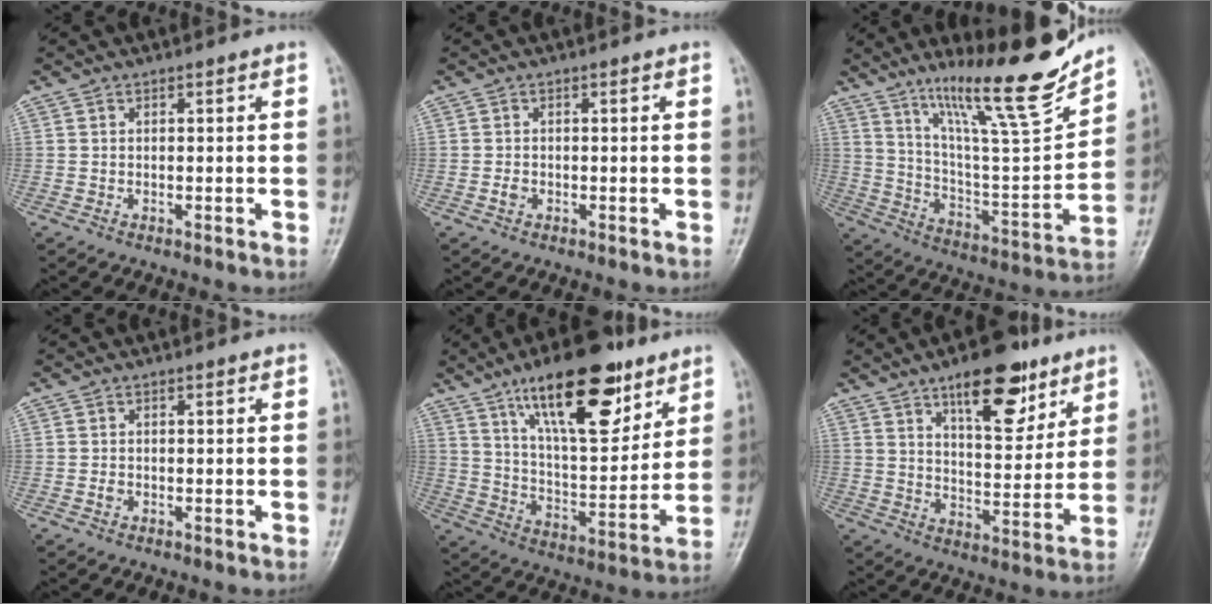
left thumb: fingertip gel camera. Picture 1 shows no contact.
{"total": 1.1, "force": [-0.4, 0.9, 0.6], "torque": [-0.009, 0.001, -0.008]}
{"total": 20.0, "force": [15.3, 2.0, 12.7], "torque": [-0.169, -0.097, 0.264]}
{"total": 0.8, "force": [-0.2, 0.7, 0.5], "torque": [-0.006, 0.001, -0.006]}
{"total": 21.5, "force": [12.7, 8.3, 15.2], "torque": [-0.202, -0.057, 0.216]}
{"total": 14.7, "force": [8.9, 6.0, 10.0], "torque": [-0.109, -0.047, 0.137]}